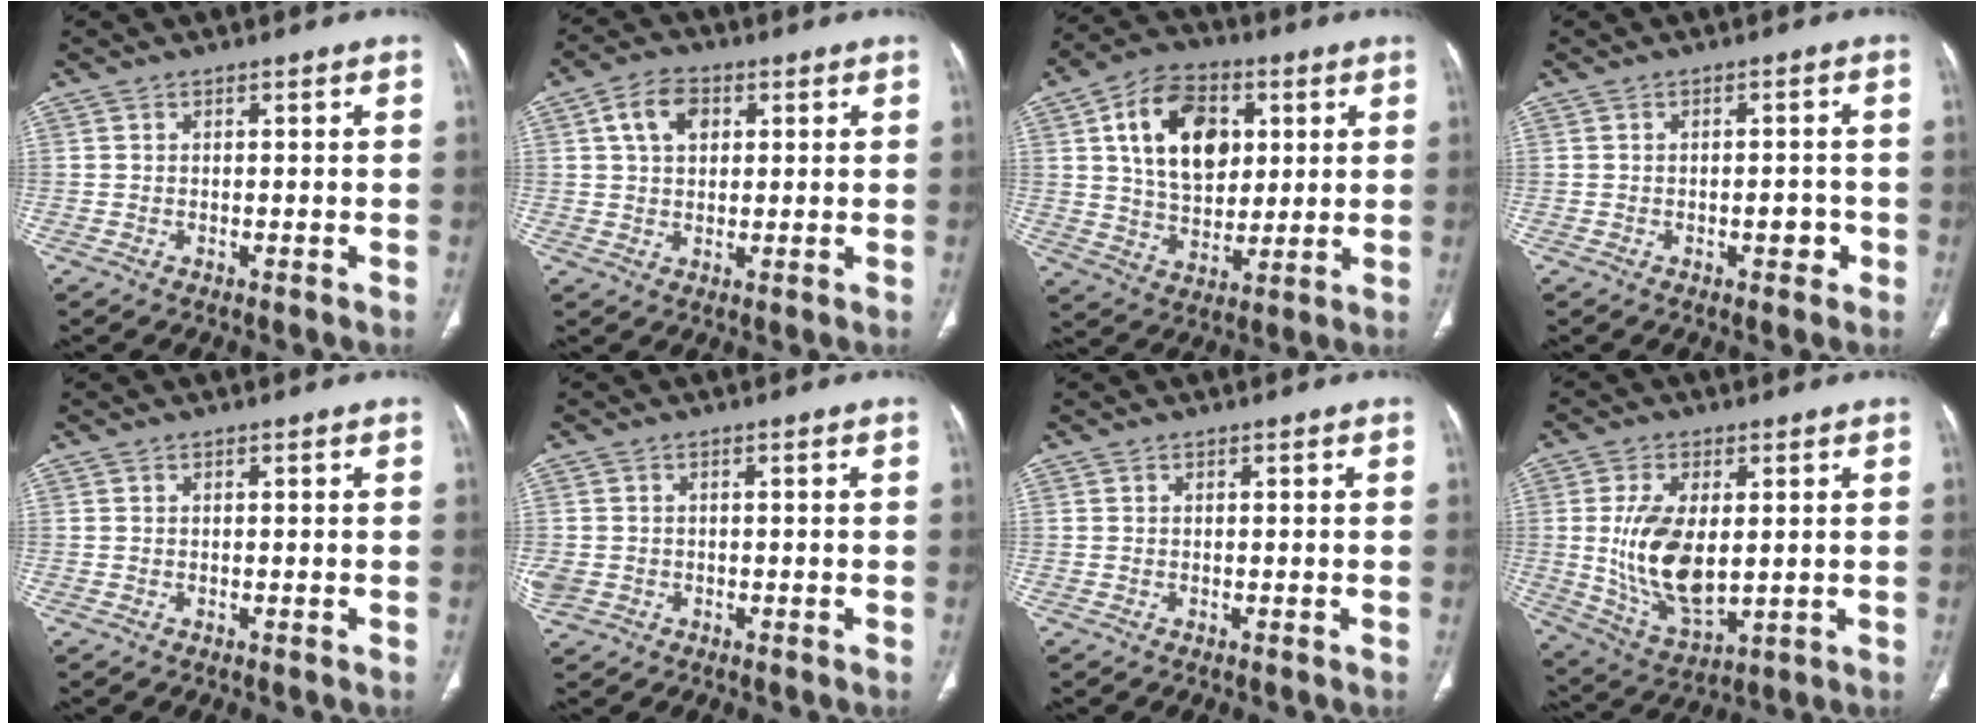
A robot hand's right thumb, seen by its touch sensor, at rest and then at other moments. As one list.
[{"total": 7.1, "force": [2.3, 4.9, 4.6], "torque": [-0.067, 0.005, 0.036]}, {"total": 16.6, "force": [4.7, 11.1, 11.4], "torque": [-0.156, -0.005, 0.082]}, {"total": 3.0, "force": [-1.1, 1.7, 2.3], "torque": [-0.018, 0.011, -0.012]}, {"total": 0.0}, {"total": 3.5, "force": [-0.8, 3.0, 1.6], "torque": [-0.043, 0.007, -0.007]}, {"total": 0.0}, {"total": 14.2, "force": [0.8, 7.5, 12.0], "torque": [-0.223, -0.020, 0.030]}]